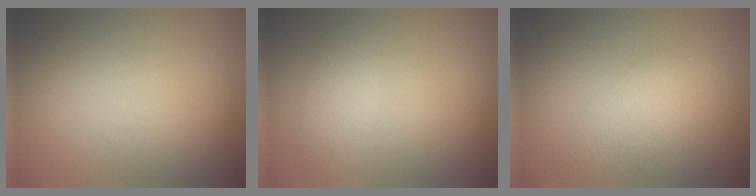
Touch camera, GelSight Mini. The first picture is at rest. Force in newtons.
{"total": 1.8, "press": 1.8, "slide": 0.1}
{"total": 3.4, "press": 3.4, "slide": 0.3}